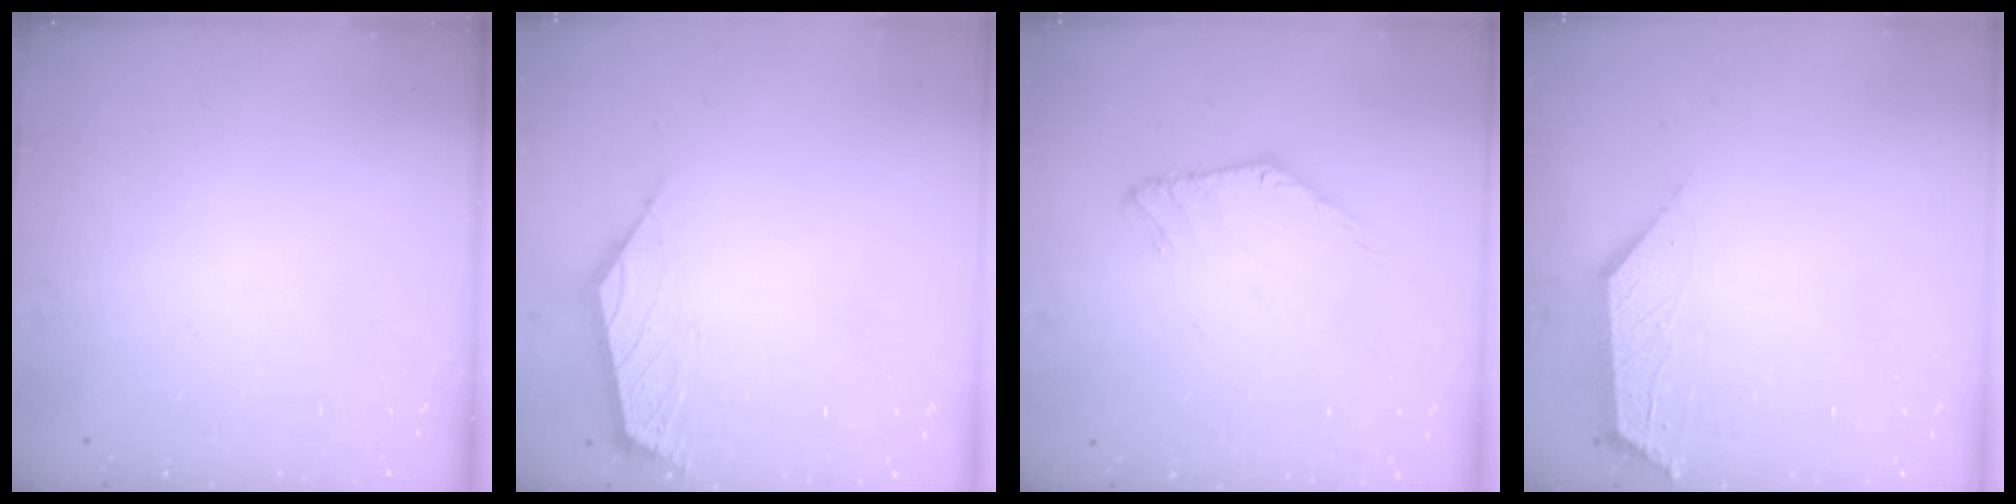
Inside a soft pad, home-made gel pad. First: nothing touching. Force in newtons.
{"total": 2.7, "press": 2.6, "slide": 0.7}
{"total": 1.4, "press": 1.4, "slide": 0.1}
{"total": 3.0, "press": 2.9, "slide": 0.5}